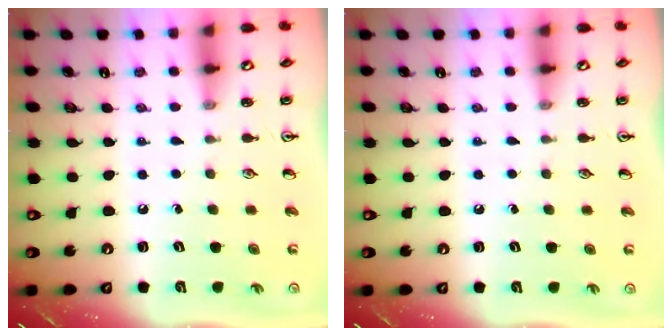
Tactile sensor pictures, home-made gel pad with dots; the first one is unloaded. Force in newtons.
{"total": 0.0}